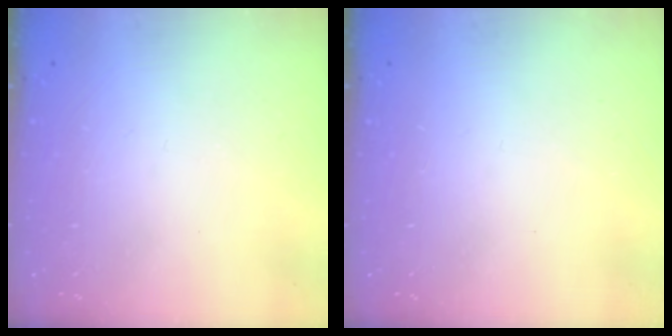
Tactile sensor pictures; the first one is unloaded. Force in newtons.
{"total": 0.0}